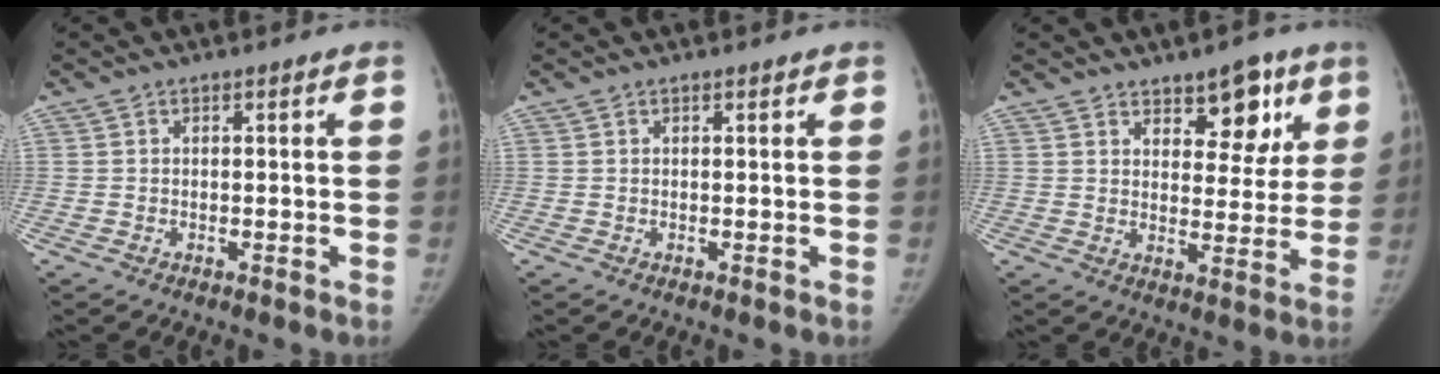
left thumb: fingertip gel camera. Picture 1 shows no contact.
{"total": 0.0}
{"total": 8.8, "force": [5.1, 4.9, 5.3], "torque": [-0.028, -0.027, 0.070]}